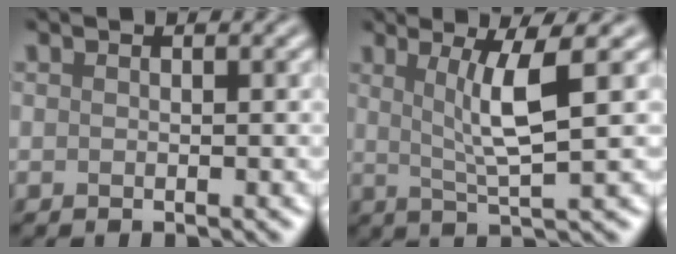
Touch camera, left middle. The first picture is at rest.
{"total": 4.9, "force": [1.3, 0.8, 4.7], "torque": [-0.082, 0.000, 0.028]}